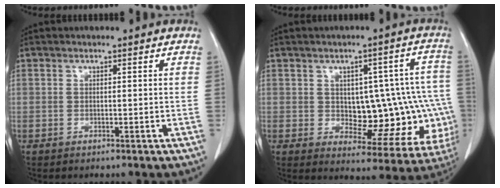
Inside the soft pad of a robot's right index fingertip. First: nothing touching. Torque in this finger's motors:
{"motor_torque": [0.31, 0.09, 0.17, 0.01]}